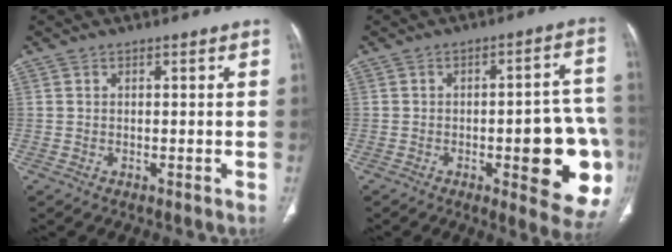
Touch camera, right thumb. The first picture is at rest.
{"total": 18.1, "force": [-4.6, 5.7, 16.6], "torque": [-0.151, 0.022, -0.039]}